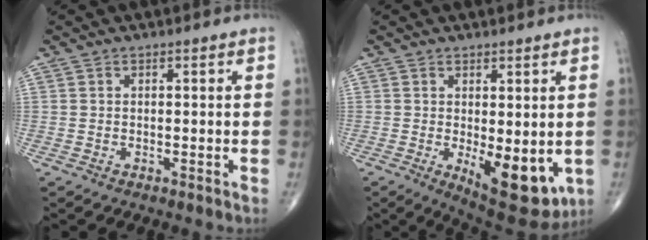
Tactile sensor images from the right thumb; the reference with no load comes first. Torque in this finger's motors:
{"motor_torque": [1.49, 1.66, 0.19, -0.17, 0.27]}